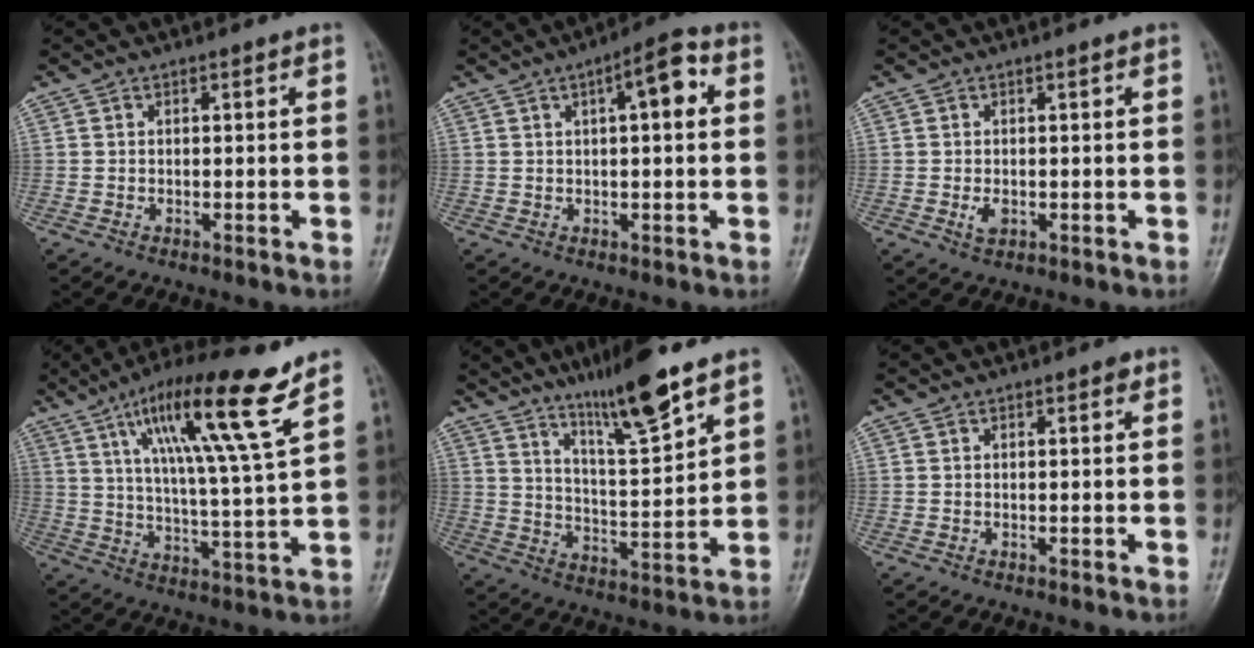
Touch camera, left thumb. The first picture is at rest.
{"total": 7.1, "force": [2.0, 2.3, 6.4], "torque": [-0.084, 0.016, 0.022]}
{"total": 2.0, "force": [-0.2, 1.2, 1.6], "torque": [-0.027, -0.005, -0.002]}
{"total": 17.0, "force": [9.5, 1.0, 14.0], "torque": [-0.236, -0.039, 0.161]}
{"total": 12.7, "force": [9.0, 1.2, 8.9], "torque": [-0.145, -0.059, 0.160]}
{"total": 0.8, "force": [0.4, 0.3, 0.6], "torque": [-0.006, 0.000, 0.002]}